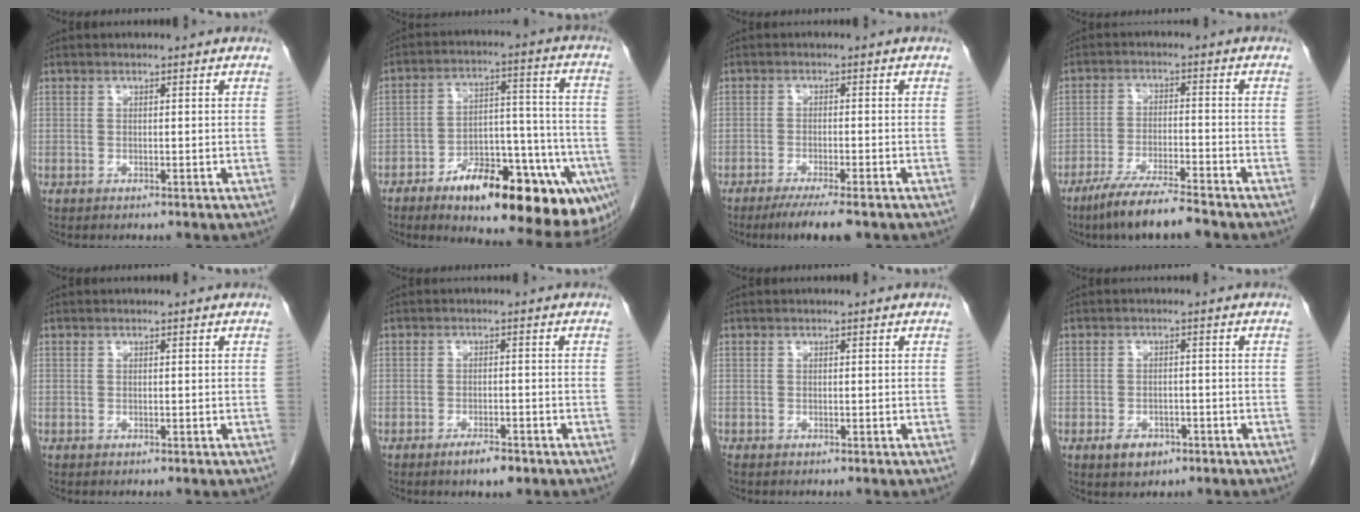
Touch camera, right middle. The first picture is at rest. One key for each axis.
{"total": 22.8, "fx": -13.5, "fy": 7.2, "fz": 16.9, "tx": -0.155, "ty": 0.039, "tz": -0.191}
{"total": 6.7, "fx": -4.9, "fy": 0.6, "fz": 4.4, "tx": -0.061, "ty": -0.014, "tz": -0.075}
{"total": 8.8, "fx": -6.9, "fy": 0.4, "fz": 5.4, "tx": -0.096, "ty": -0.024, "tz": -0.126}
{"total": 0.0}
{"total": 3.4, "fx": -2.4, "fy": 0.8, "fz": 2.3, "tx": -0.042, "ty": -0.001, "tz": -0.037}
{"total": 0.6, "fx": -0.5, "fy": 0.2, "fz": 0.2, "tx": -0.009, "ty": -0.001, "tz": -0.012}
{"total": 3.5, "fx": -2.0, "fy": 2.1, "fz": 1.8, "tx": -0.029, "ty": 0.002, "tz": -0.024}